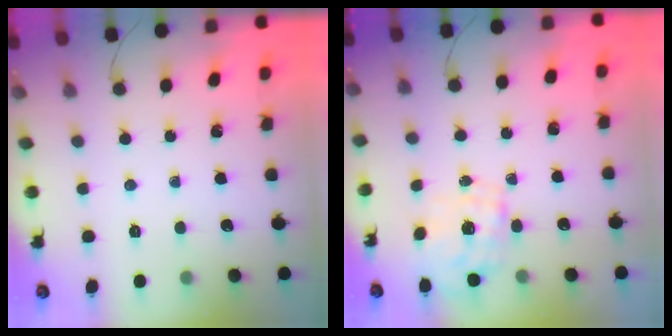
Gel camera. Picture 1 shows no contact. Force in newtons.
{"total": 1.6, "press": 1.4, "slide": 0.8}